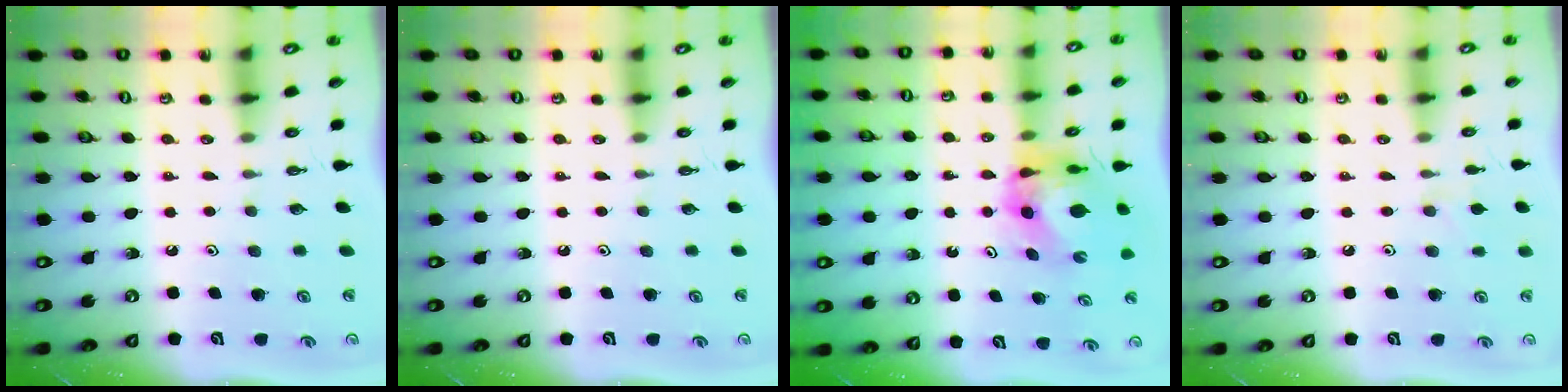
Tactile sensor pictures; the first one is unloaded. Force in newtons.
{"total": 0.0}
{"total": 8.1, "press": 8.1, "slide": 0.7}
{"total": 6.8, "press": 6.8, "slide": 0.8}